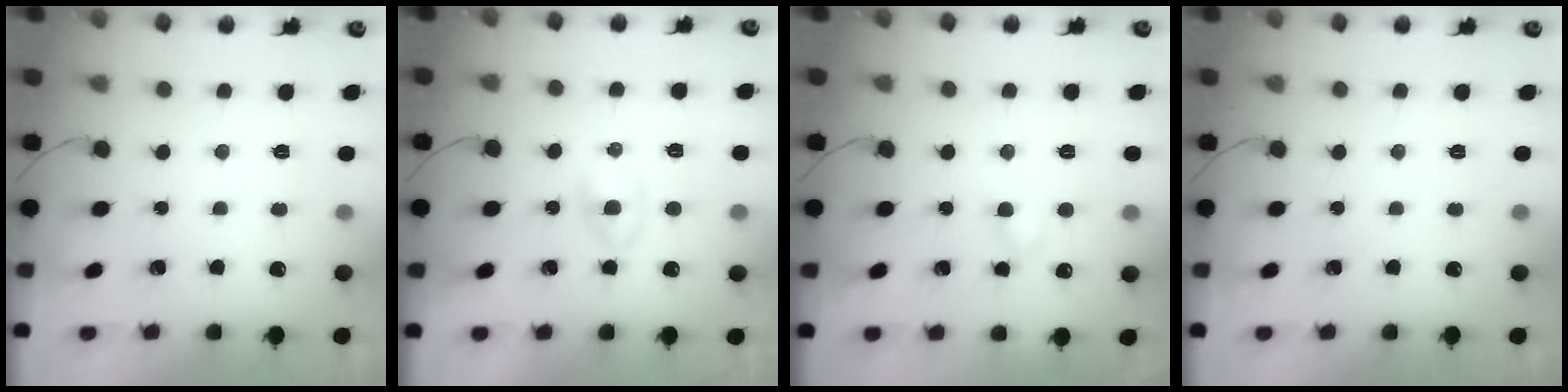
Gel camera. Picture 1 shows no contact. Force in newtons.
{"total": 1.9, "press": 1.6, "slide": 1.0}
{"total": 3.0, "press": 2.8, "slide": 1.1}
{"total": 0.0}